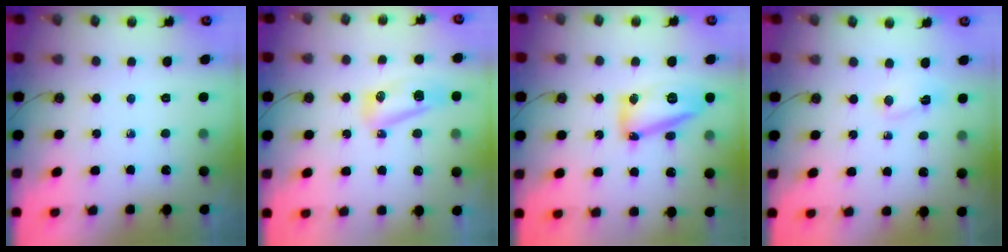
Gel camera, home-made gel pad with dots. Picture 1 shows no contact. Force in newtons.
{"total": 8.3, "press": 8.3, "slide": 0.9}
{"total": 14.4, "press": 14.4, "slide": 0.8}
{"total": 2.6, "press": 2.6, "slide": 0.6}